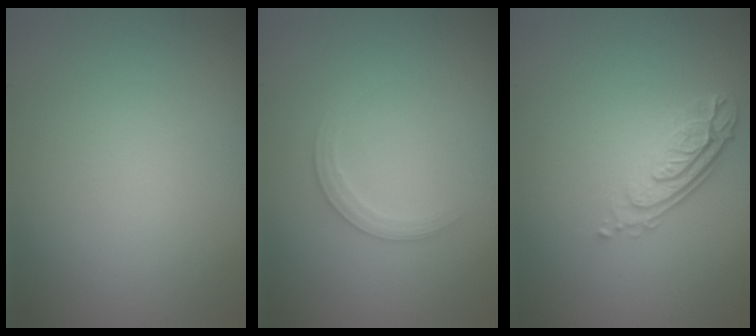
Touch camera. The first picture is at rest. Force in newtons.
{"total": 1.6, "press": 1.6, "slide": 0.1}
{"total": 3.8, "press": 2.8, "slide": 2.5}